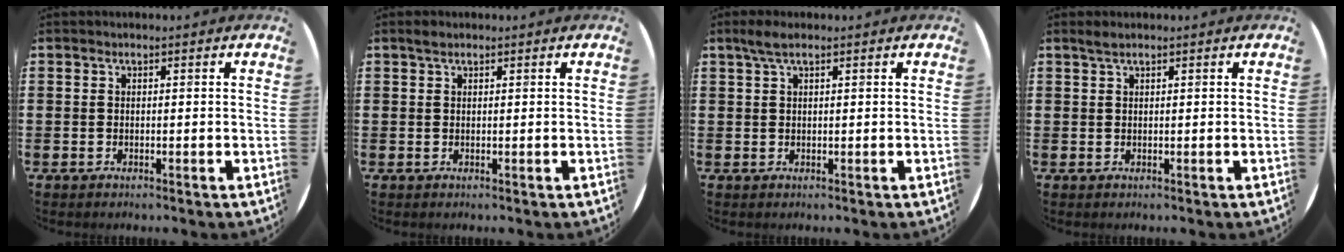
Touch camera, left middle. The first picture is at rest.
{"total": 0.8, "force": [0.7, 0.3, 0.3], "torque": [-0.007, 0.003, 0.012]}
{"total": 2.1, "force": [1.3, 0.4, 1.5], "torque": [-0.031, 0.005, 0.023]}
{"total": 0.9, "force": [0.7, 0.0, 0.5], "torque": [-0.010, 0.002, 0.012]}